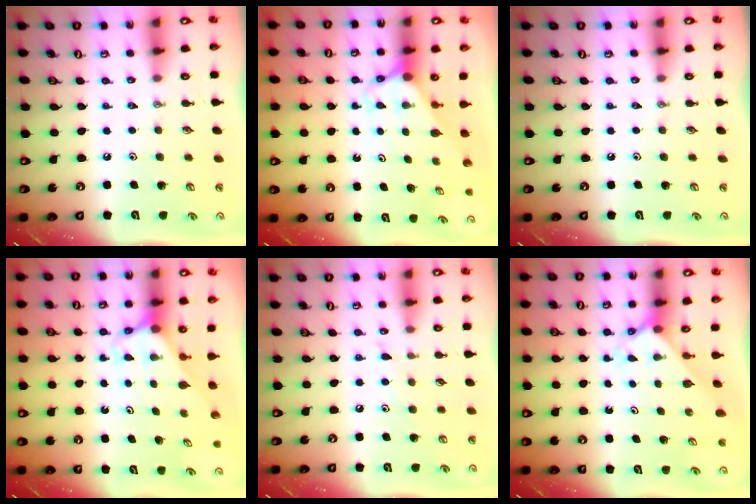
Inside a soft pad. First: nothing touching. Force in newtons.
{"total": 2.7, "press": 2.7, "slide": 0.2}
{"total": 0.0}
{"total": 2.7, "press": 2.7, "slide": 0.2}
{"total": 5.0, "press": 5.0, "slide": 0.4}
{"total": 2.4, "press": 2.4, "slide": 0.2}